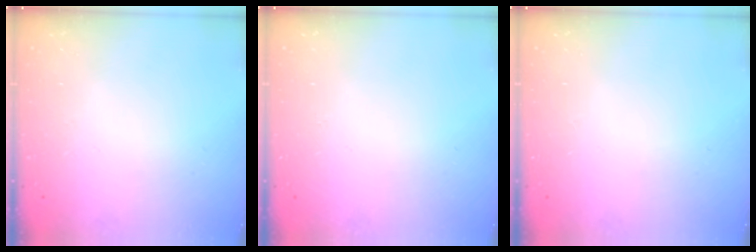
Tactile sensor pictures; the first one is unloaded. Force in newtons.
{"total": 0.0}
{"total": 0.0}